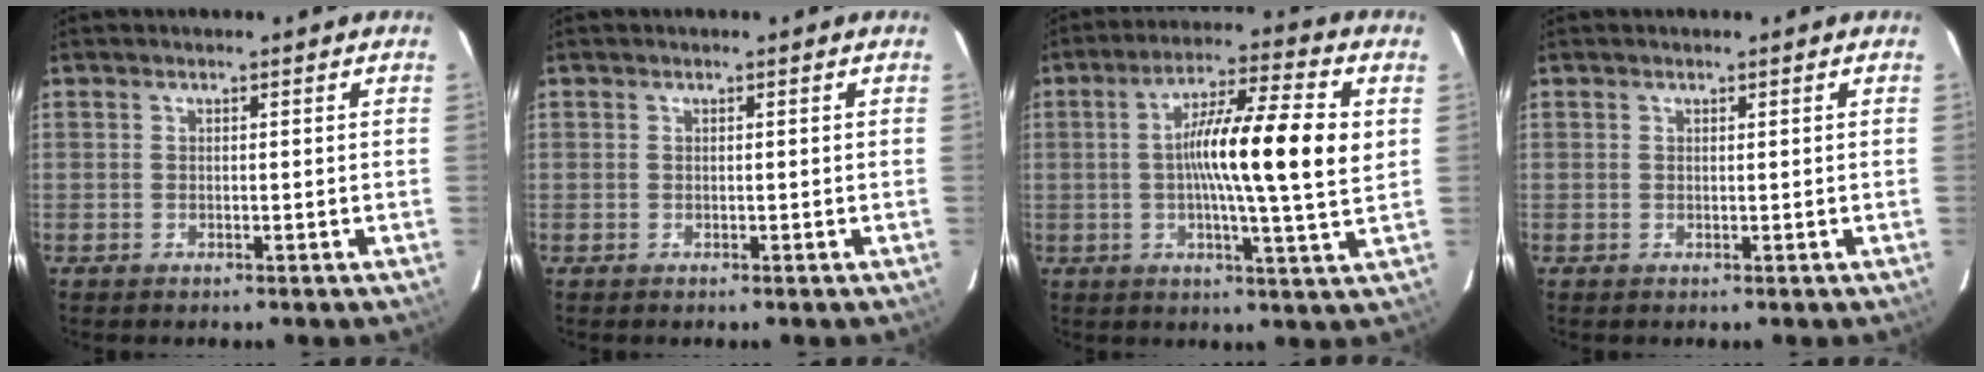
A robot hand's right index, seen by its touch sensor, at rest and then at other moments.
{"total": 0.0}
{"total": 14.9, "force": [1.5, 0.6, 14.8], "torque": [-0.244, 0.010, 0.014]}
{"total": 0.0}